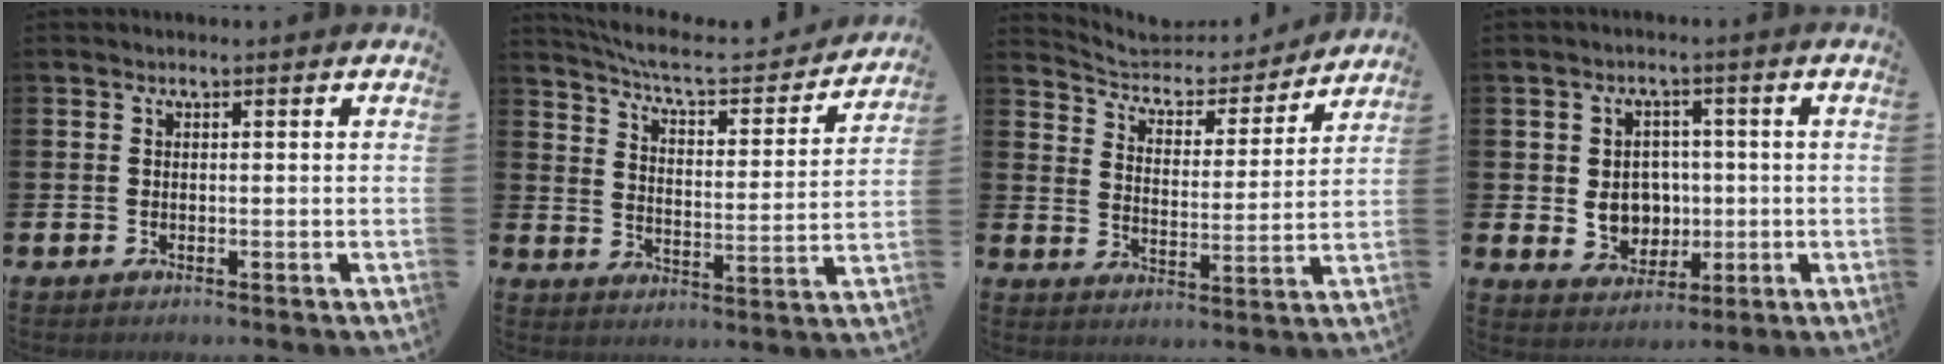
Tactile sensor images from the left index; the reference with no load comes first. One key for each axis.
{"total": 7.2, "fx": 6.5, "fy": 1.5, "fz": 2.7, "tx": -0.077, "ty": -0.046, "tz": 0.107}
{"total": 5.7, "fx": 5.4, "fy": 1.8, "fz": 1.0, "tx": -0.055, "ty": -0.043, "tz": 0.087}
{"total": 4.7, "fx": 0.3, "fy": 4.3, "fz": 1.9, "tx": -0.038, "ty": 0.005, "tz": 0.000}